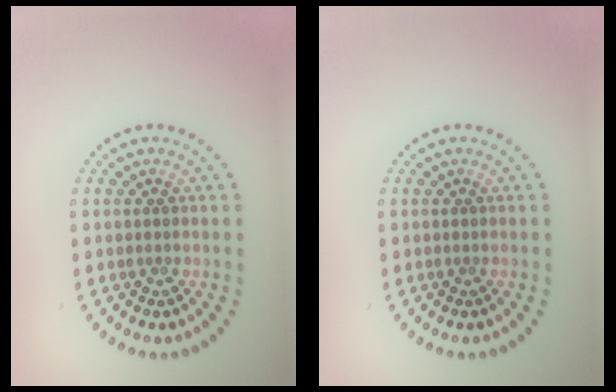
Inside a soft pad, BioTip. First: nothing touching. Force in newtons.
{"total": 0.0}